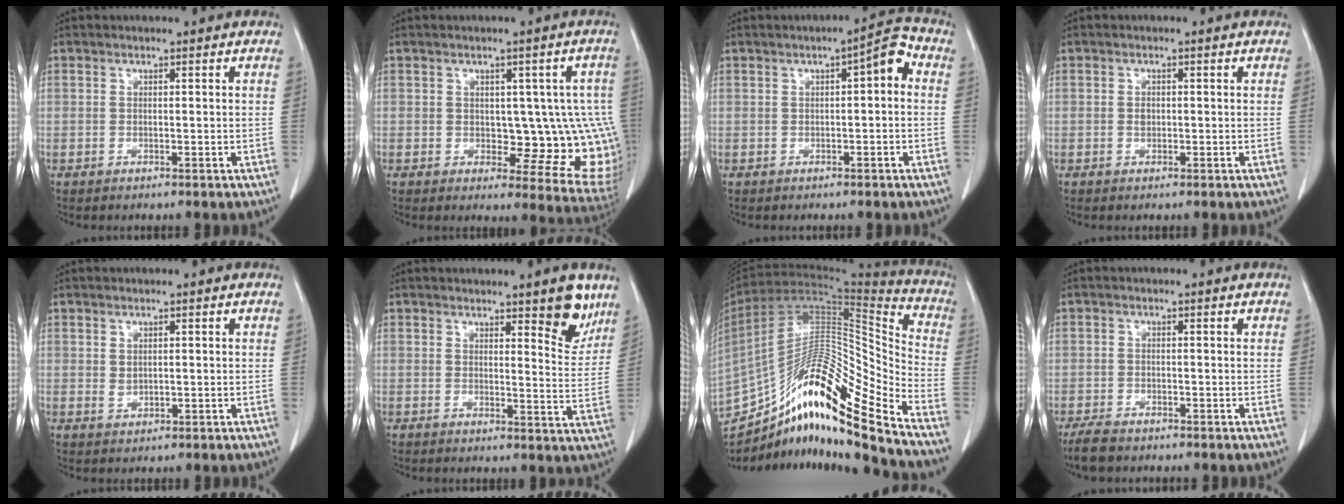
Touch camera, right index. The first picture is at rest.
{"total": 11.9, "force": [-0.6, 5.6, 10.5], "torque": [-0.090, 0.006, 0.008]}
{"total": 4.5, "force": [0.5, 1.1, 4.3], "torque": [-0.057, 0.022, 0.002]}
{"total": 0.9, "force": [-0.2, 0.6, 0.5], "torque": [-0.007, 0.004, -0.001]}
{"total": 1.1, "force": [0.3, 0.7, 0.8], "torque": [-0.014, -0.003, 0.013]}
{"total": 6.2, "force": [4.5, 1.1, 4.1], "torque": [-0.046, -0.020, 0.052]}
{"total": 23.6, "force": [-17.1, 2.1, 16.2], "torque": [-0.296, 0.027, -0.299]}
{"total": 3.6, "force": [-3.0, 1.3, 1.5], "torque": [-0.029, -0.004, -0.048]}